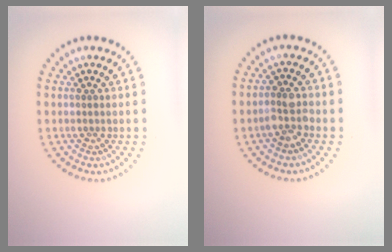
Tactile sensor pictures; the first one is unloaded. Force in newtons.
{"total": 2.3, "press": 2.1, "slide": 1.0}